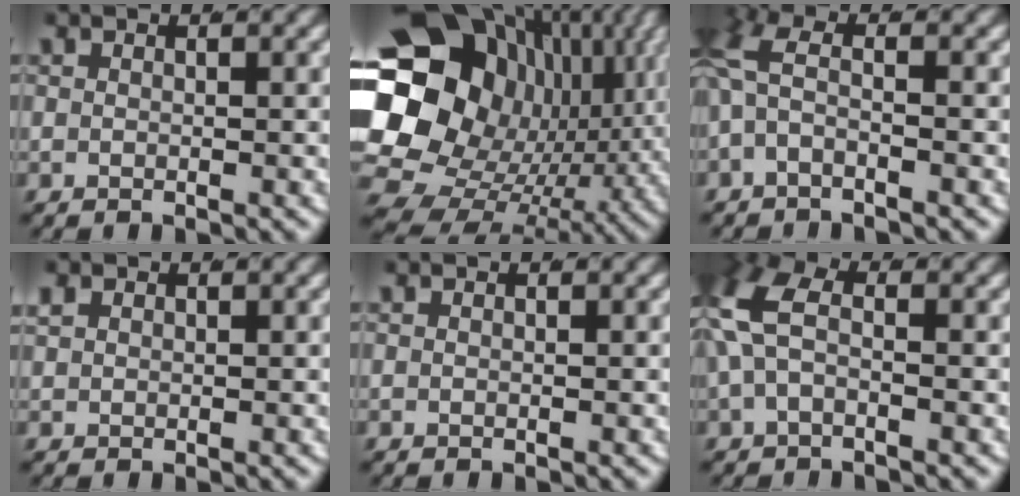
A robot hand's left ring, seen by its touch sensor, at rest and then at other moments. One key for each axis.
{"total": 27.0, "fx": 1.9, "fy": 20.7, "fz": 17.3, "tx": -0.298, "ty": -0.034, "tz": 0.025}
{"total": 2.6, "fx": -0.2, "fy": 1.5, "fz": 2.2, "tx": -0.062, "ty": -0.011, "tz": 0.000}
{"total": 0.8, "fx": 0.4, "fy": 0.6, "fz": 0.3, "tx": -0.014, "ty": -0.003, "tz": 0.016}
{"total": 0.0}
{"total": 4.1, "fx": 0.4, "fy": 2.4, "fz": 3.4, "tx": -0.095, "ty": -0.005, "tz": 0.013}